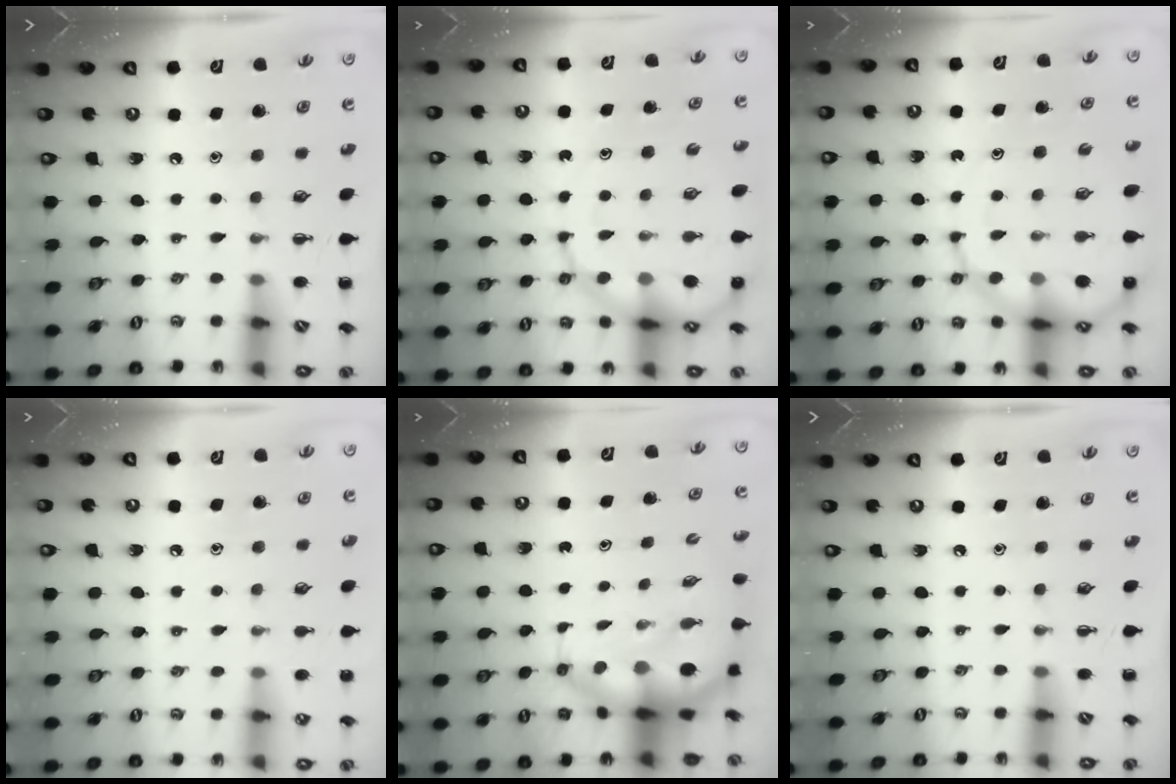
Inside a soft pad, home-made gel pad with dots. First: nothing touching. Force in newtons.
{"total": 14.4, "press": 13.9, "slide": 3.7}
{"total": 14.4, "press": 13.9, "slide": 3.7}
{"total": 6.7, "press": 6.3, "slide": 2.1}
{"total": 7.2, "press": 7.0, "slide": 1.8}
{"total": 0.0}